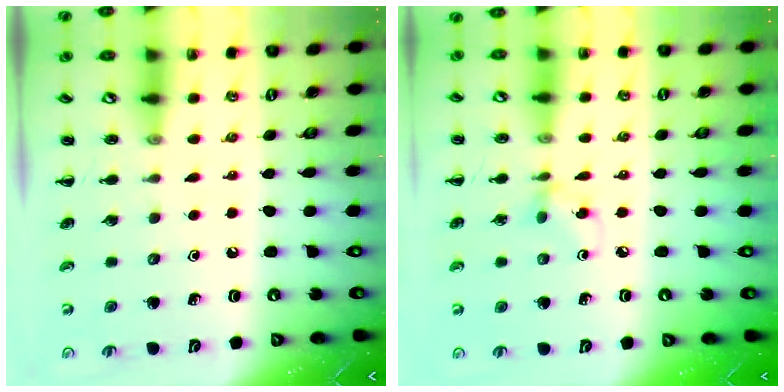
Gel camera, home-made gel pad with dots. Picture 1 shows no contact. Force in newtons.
{"total": 4.0, "press": 3.8, "slide": 1.2}